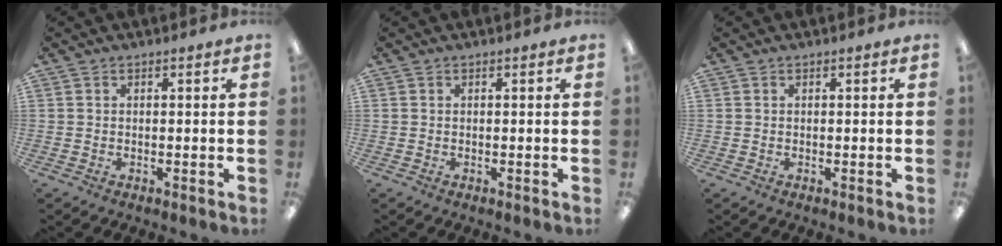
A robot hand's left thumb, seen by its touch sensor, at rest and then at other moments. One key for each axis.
{"total": 0.0}
{"total": 0.0}